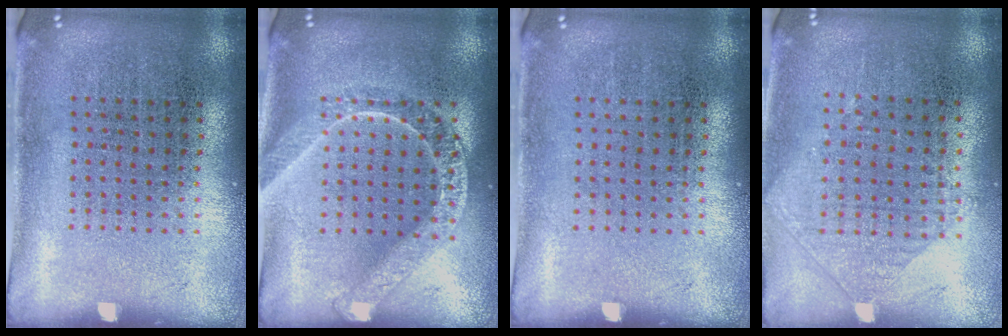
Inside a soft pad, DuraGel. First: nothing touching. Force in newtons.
{"total": 1.6, "press": 1.6, "slide": 0.2}
{"total": 0.0}
{"total": 0.9, "press": 0.9, "slide": 0.3}